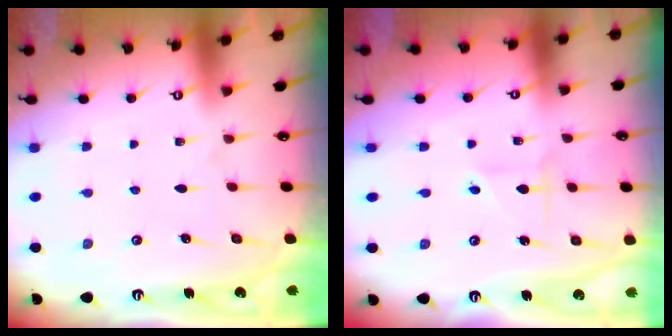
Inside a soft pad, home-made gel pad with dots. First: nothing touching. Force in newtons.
{"total": 2.5, "press": 2.4, "slide": 0.6}